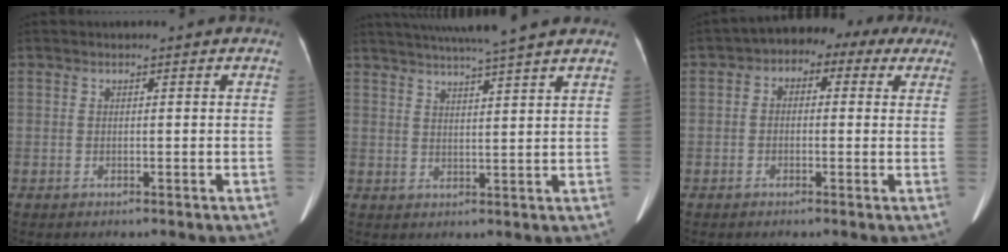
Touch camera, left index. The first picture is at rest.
{"total": 13.6, "force": [11.7, -0.9, 6.8], "torque": [-0.115, 0.018, 0.159]}
{"total": 7.7, "force": [3.4, 4.8, 5.0], "torque": [-0.063, 0.051, 0.040]}